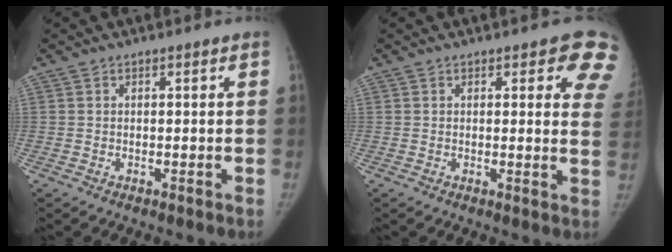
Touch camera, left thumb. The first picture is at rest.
{"total": 8.1, "force": [5.1, 3.3, 5.4], "torque": [-0.020, -0.023, 0.038]}